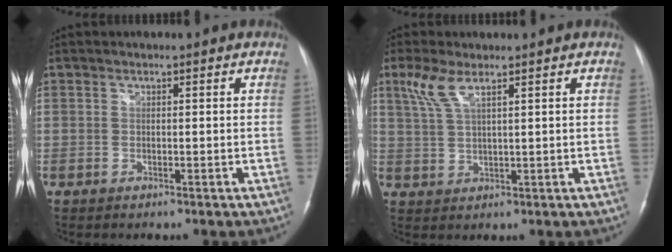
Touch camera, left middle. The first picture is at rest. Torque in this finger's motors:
{"motor_torque": [0.42, -0.41, 0.05, 0.07]}